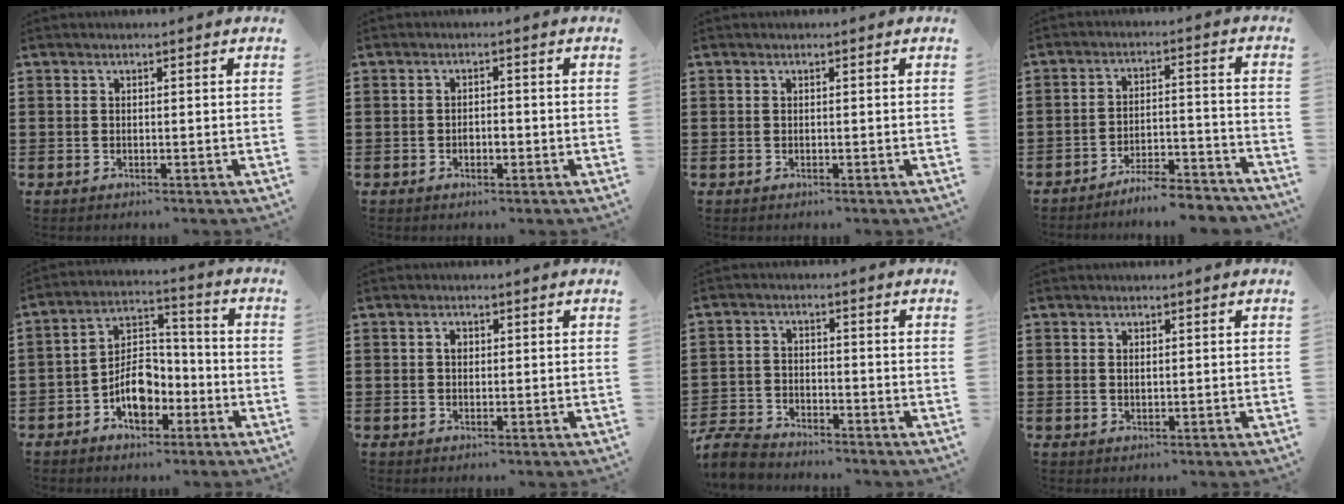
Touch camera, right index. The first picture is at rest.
{"total": 1.8, "force": [-0.7, 0.9, 1.4], "torque": [-0.027, 0.001, -0.013]}
{"total": 0.0}
{"total": 6.1, "force": [-5.8, 0.3, 1.8], "torque": [-0.026, 0.007, -0.111]}
{"total": 7.8, "force": [-3.6, 4.7, 5.0], "torque": [-0.089, 0.014, -0.069]}
{"total": 1.4, "force": [0.3, 1.0, 0.9], "torque": [-0.021, 0.006, 0.004]}
{"total": 4.9, "force": [-4.7, 1.0, 1.0], "torque": [-0.036, 0.000, -0.099]}
{"total": 1.3, "force": [0.9, 0.8, 0.4], "torque": [-0.010, 0.004, 0.018]}